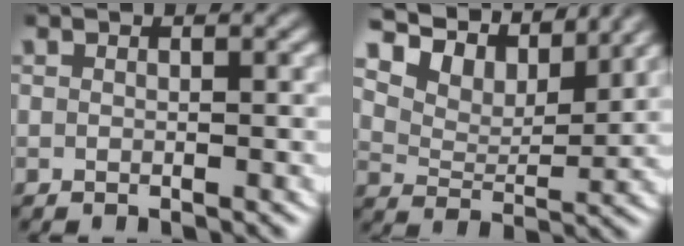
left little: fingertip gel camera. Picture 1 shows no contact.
{"total": 8.7, "force": [6.0, 4.2, 4.7], "torque": [-0.089, 0.016, 0.092]}